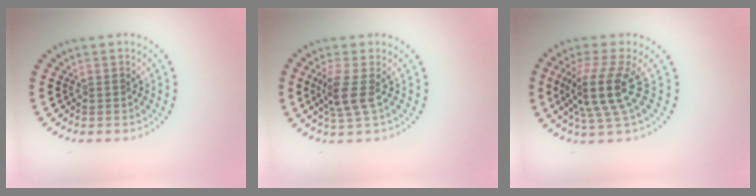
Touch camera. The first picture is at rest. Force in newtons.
{"total": 2.6, "press": 2.1, "slide": 1.6}
{"total": 4.8, "press": 3.6, "slide": 3.1}